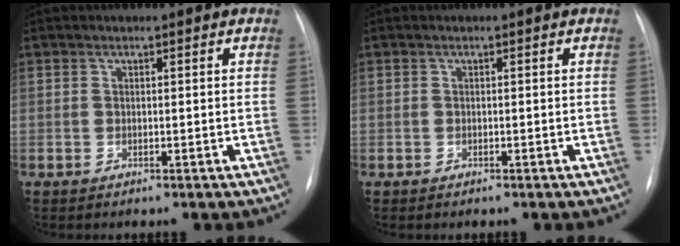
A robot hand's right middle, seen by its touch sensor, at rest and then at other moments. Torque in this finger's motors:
{"motor_torque": [-0.16, -0.16, -0.04, -0.01]}